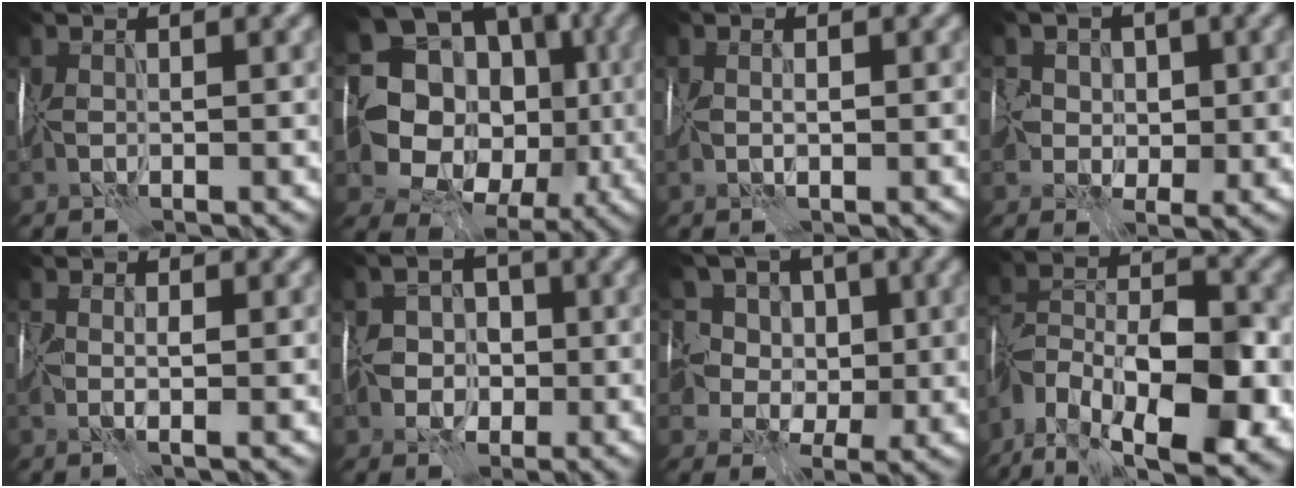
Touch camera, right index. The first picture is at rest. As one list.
[{"total": 16.1, "force": [0.9, 13.7, 8.3], "torque": [-0.141, -0.004, 0.016]}, {"total": 1.1, "force": [0.0, 0.5, 0.9], "torque": [-0.017, 0.000, 0.001]}, {"total": 4.8, "force": [0.9, 4.2, 2.2], "torque": [-0.010, 0.012, -0.003]}, {"total": 1.9, "force": [-0.1, 0.9, 1.7], "torque": [-0.030, -0.004, 0.000]}, {"total": 3.6, "force": [-0.7, 3.1, 1.7], "torque": [-0.010, 0.003, -0.017]}, {"total": 11.0, "force": [3.7, 8.2, 6.2], "torque": [-0.102, 0.019, 0.032]}, {"total": 15.6, "force": [-8.5, 8.2, 10.1], "torque": [-0.175, 0.010, -0.135]}]